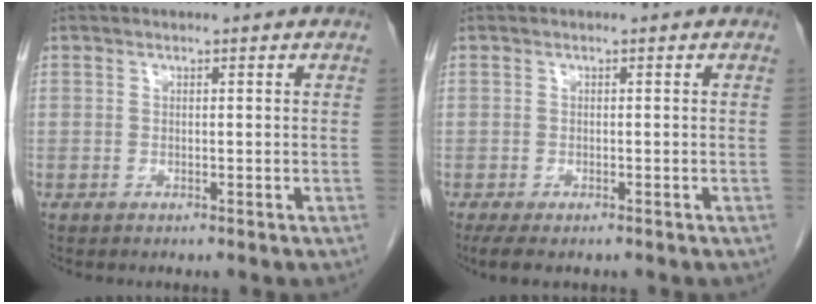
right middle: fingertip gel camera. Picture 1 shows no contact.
{"total": 3.9, "force": [-2.7, 1.4, 2.3], "torque": [-0.039, -0.011, -0.040]}